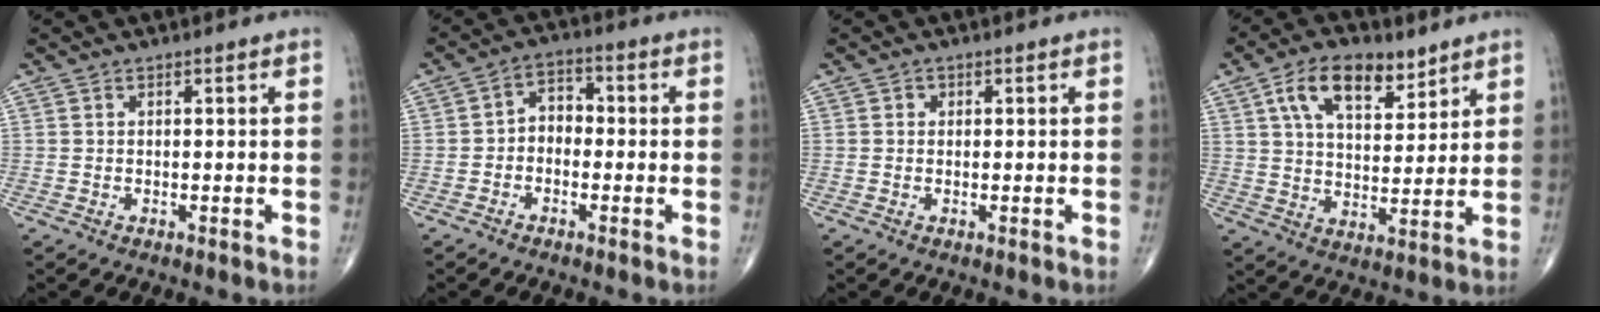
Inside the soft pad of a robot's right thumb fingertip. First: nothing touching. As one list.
[{"total": 4.5, "force": [-1.0, 3.4, 2.9], "torque": [-0.028, 0.024, -0.031]}, {"total": 0.7, "force": [0.1, 0.7, 0.2], "torque": [0.005, 0.002, 0.001]}, {"total": 12.4, "force": [6.7, 6.4, 8.2], "torque": [-0.118, -0.027, 0.120]}]